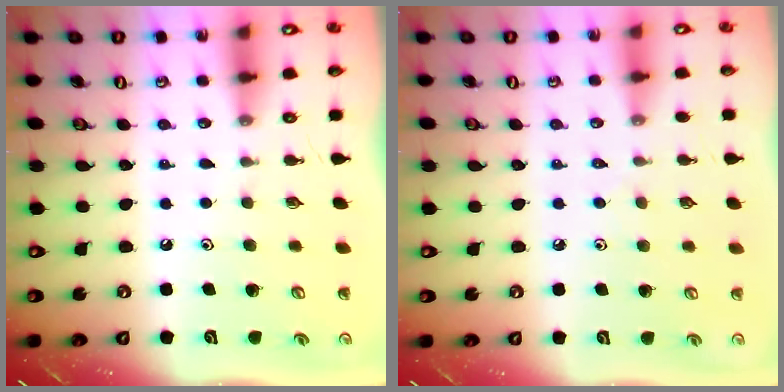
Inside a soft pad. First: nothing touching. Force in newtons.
{"total": 4.4, "press": 4.3, "slide": 0.6}